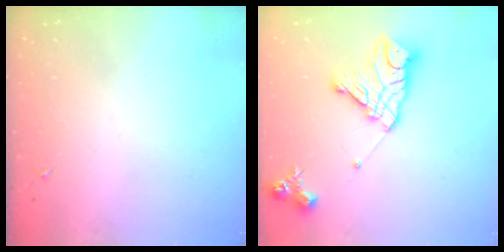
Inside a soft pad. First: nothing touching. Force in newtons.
{"total": 16.3, "press": 16.2, "slide": 1.4}